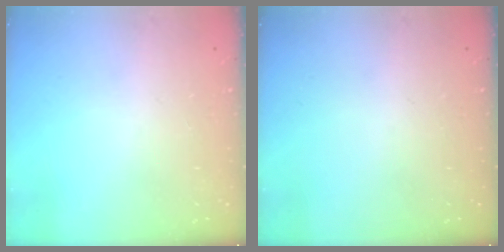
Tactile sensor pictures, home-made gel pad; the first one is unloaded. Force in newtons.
{"total": 0.0}